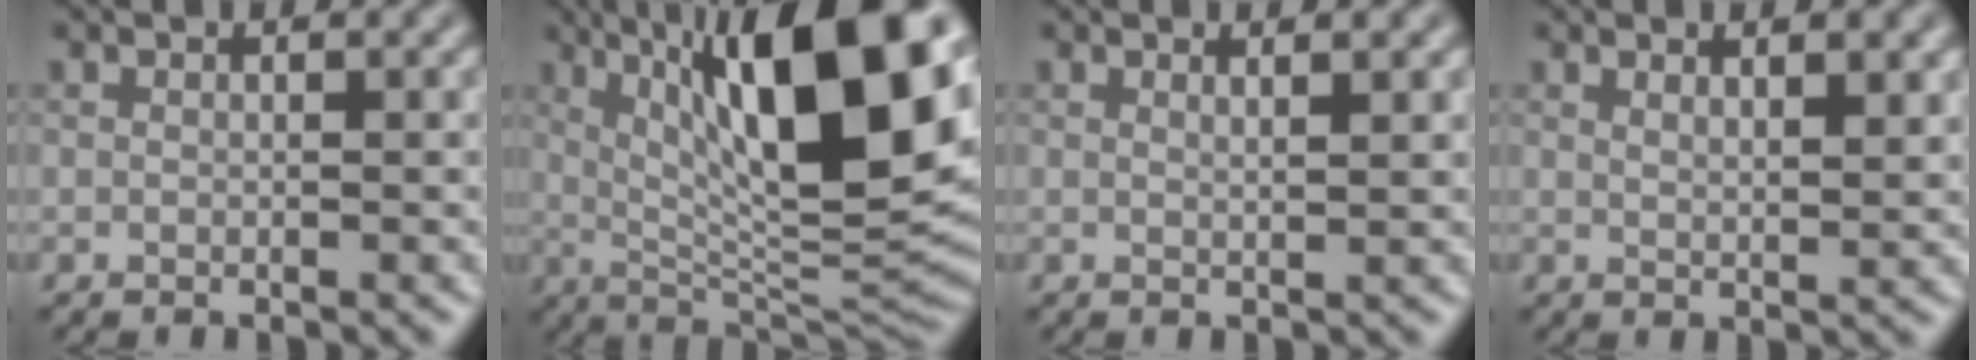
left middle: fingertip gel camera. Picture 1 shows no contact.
{"total": 16.2, "force": [4.5, 5.0, 14.8], "torque": [-0.220, 0.011, 0.081]}
{"total": 1.5, "force": [0.6, 0.6, 1.2], "torque": [-0.007, 0.010, -0.003]}
{"total": 3.3, "force": [1.6, 1.1, 2.7], "torque": [-0.025, 0.009, 0.021]}